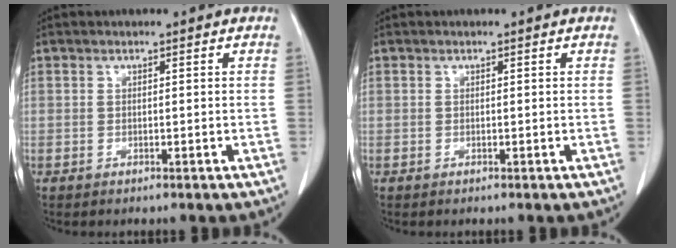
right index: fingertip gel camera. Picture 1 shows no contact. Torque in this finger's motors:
{"motor_torque": [0.00, 0.00, 0.00, 0.00]}